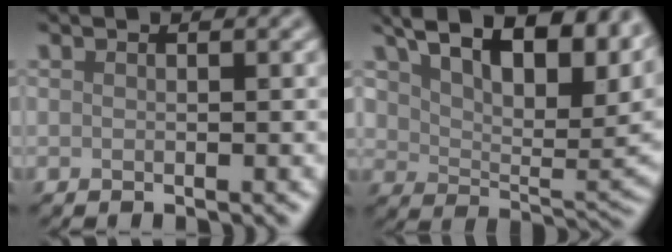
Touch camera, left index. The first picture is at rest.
{"total": 13.4, "force": [7.7, 6.3, 9.0], "torque": [-0.132, 0.007, 0.129]}